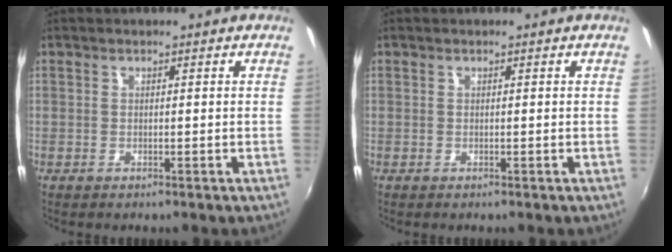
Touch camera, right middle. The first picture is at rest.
{"total": 0.0}